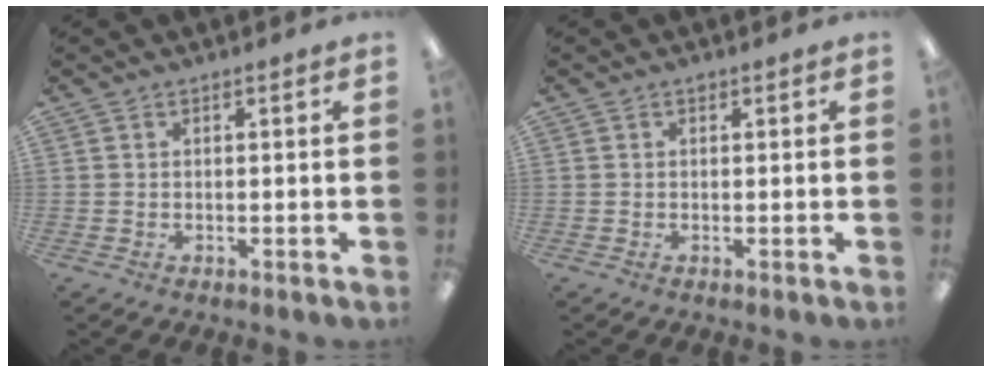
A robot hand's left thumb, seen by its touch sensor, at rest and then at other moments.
{"total": 0.6, "force": [0.5, 0.4, 0.2], "torque": [-0.006, 0.002, 0.008]}